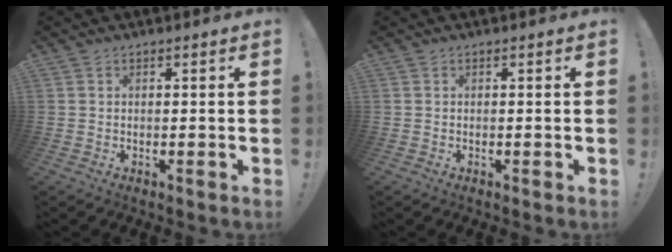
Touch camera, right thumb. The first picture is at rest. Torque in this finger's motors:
{"motor_torque": [-0.35, -0.35, -0.04, 0.11, 0.00]}